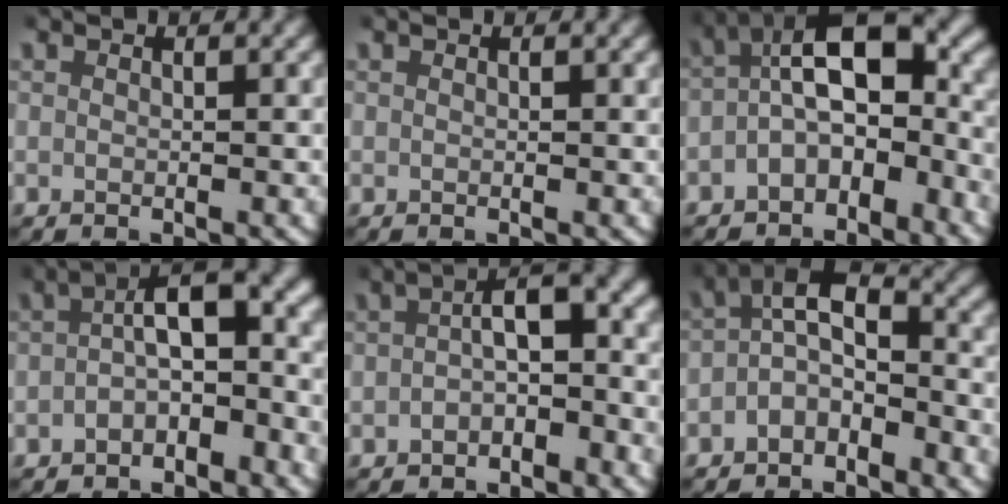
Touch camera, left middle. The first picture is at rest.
{"total": 0.0}
{"total": 7.2, "force": [-0.7, 4.3, 5.8], "torque": [-0.090, -0.006, -0.017]}
{"total": 5.5, "force": [-1.0, 2.1, 4.9], "torque": [-0.056, 0.006, -0.022]}
{"total": 4.6, "force": [-0.9, 1.7, 4.2], "torque": [-0.051, 0.006, -0.021]}
{"total": 4.7, "force": [-0.9, 3.3, 3.3], "torque": [-0.048, -0.009, -0.029]}